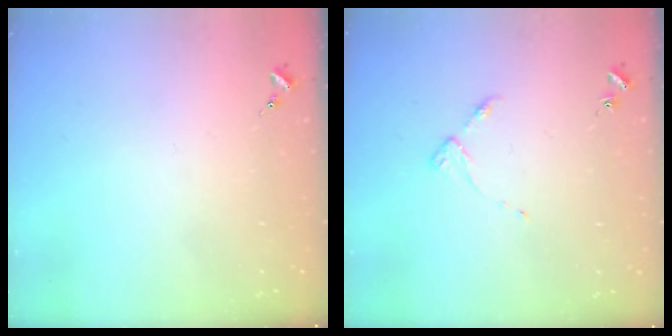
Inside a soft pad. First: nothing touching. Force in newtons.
{"total": 3.3, "press": 3.3, "slide": 0.4}